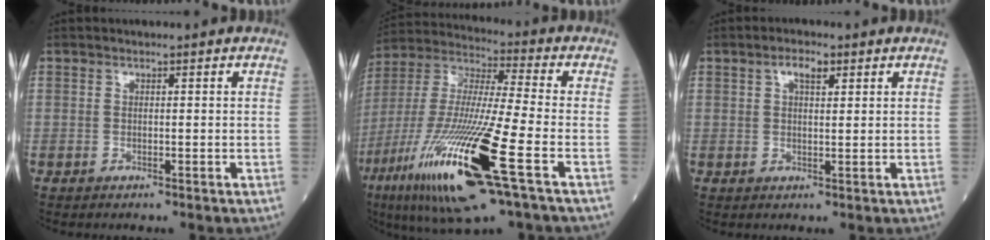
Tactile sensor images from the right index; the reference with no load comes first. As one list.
[{"total": 23.4, "force": [-9.9, 1.8, 21.1], "torque": [-0.446, -0.052, -0.183]}, {"total": 3.0, "force": [1.5, 1.1, 2.3], "torque": [-0.047, 0.005, 0.026]}]